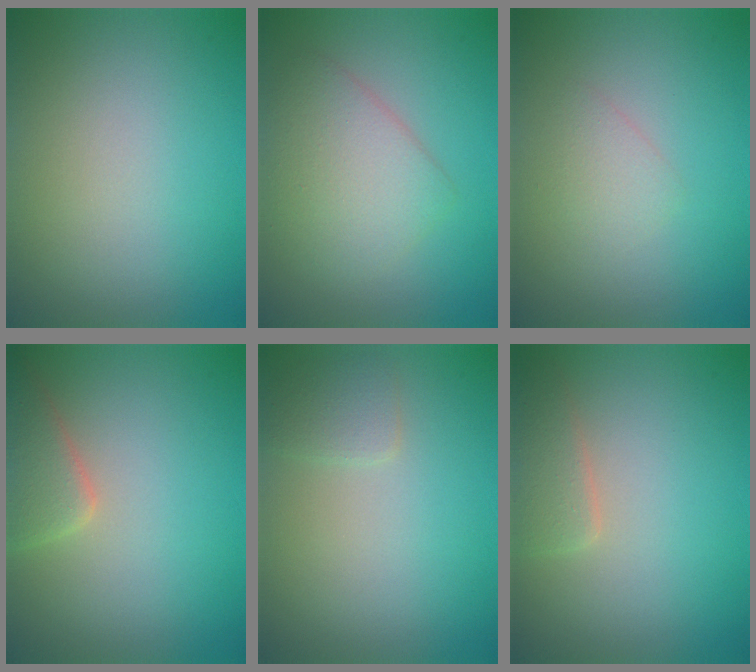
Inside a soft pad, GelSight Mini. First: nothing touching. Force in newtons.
{"total": 4.1, "press": 4.1, "slide": 0.1}
{"total": 1.4, "press": 1.4, "slide": 0.0}
{"total": 3.3, "press": 3.3, "slide": 0.3}
{"total": 1.5, "press": 1.5, "slide": 0.0}
{"total": 2.0, "press": 2.0, "slide": 0.2}